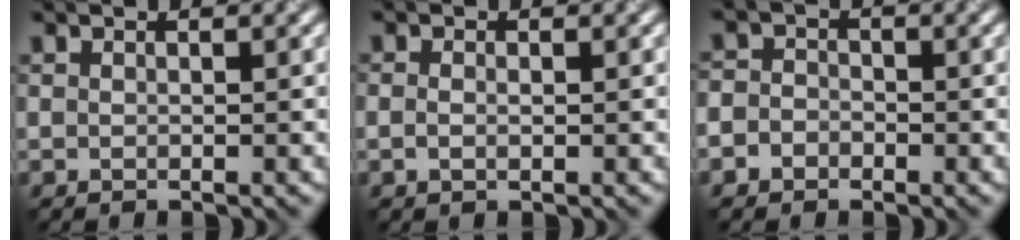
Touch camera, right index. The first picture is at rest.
{"total": 0.9, "force": [-0.1, 0.6, 0.7], "torque": [-0.017, -0.002, -0.003]}
{"total": 2.7, "force": [-1.1, 2.3, 0.7], "torque": [0.013, 0.010, -0.036]}